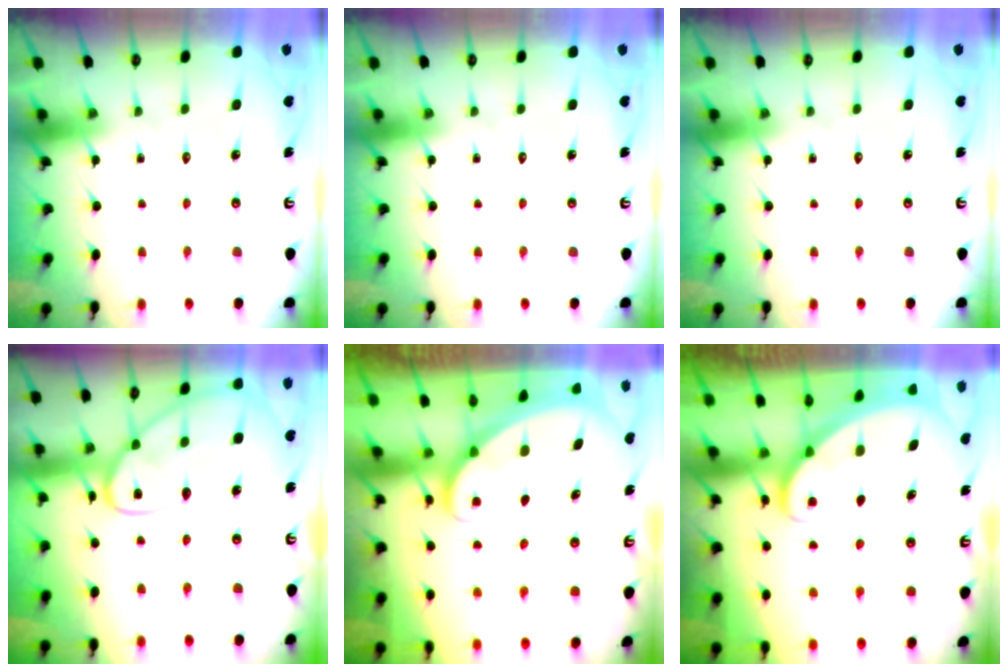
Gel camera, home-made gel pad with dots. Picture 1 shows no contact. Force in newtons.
{"total": 0.0}
{"total": 0.0}
{"total": 14.0, "press": 14.0, "slide": 1.2}
{"total": 1.7, "press": 1.6, "slide": 0.1}
{"total": 2.0, "press": 2.0, "slide": 0.2}